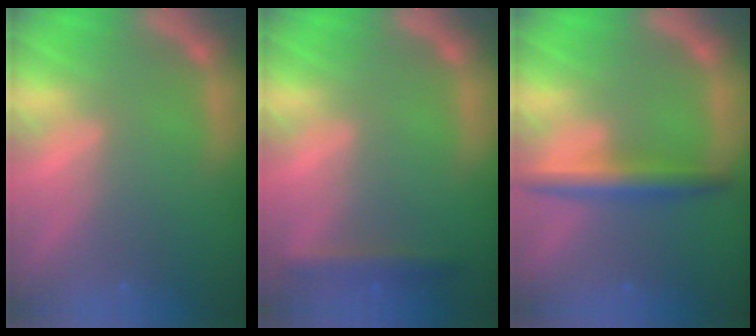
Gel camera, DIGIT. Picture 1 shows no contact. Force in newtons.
{"total": 2.4}
{"total": 3.9}